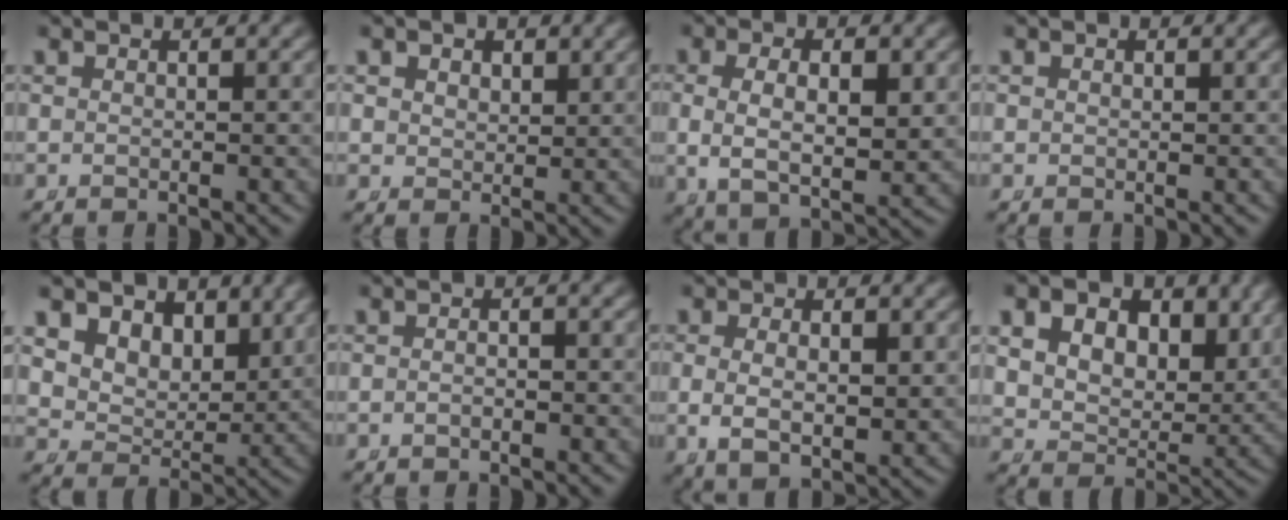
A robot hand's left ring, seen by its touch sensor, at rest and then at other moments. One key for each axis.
{"total": 2.1, "fx": 1.4, "fy": 1.4, "fz": 0.9, "tx": -0.017, "ty": -0.014, "tz": 0.037}
{"total": 6.6, "fx": 0.4, "fy": 4.0, "fz": 5.2, "tx": -0.100, "ty": -0.011, "tz": 0.016}
{"total": 0.6, "fx": 0.2, "fy": 0.5, "fz": 0.2, "tx": -0.003, "ty": -0.006, "tz": 0.006}
{"total": 9.1, "fx": 3.5, "fy": 7.1, "fz": 4.4, "tx": -0.103, "ty": -0.013, "tz": 0.054}
{"total": 1.0, "fx": -0.7, "fy": 0.3, "fz": 0.6, "tx": -0.011, "ty": 0.002, "tz": -0.016}
{"total": 4.5, "fx": -0.1, "fy": 2.7, "fz": 3.7, "tx": -0.076, "ty": -0.022, "tz": 0.014}
{"total": 9.5, "fx": 3.6, "fy": 7.0, "fz": 5.3, "tx": -0.109, "ty": -0.019, "tz": 0.055}